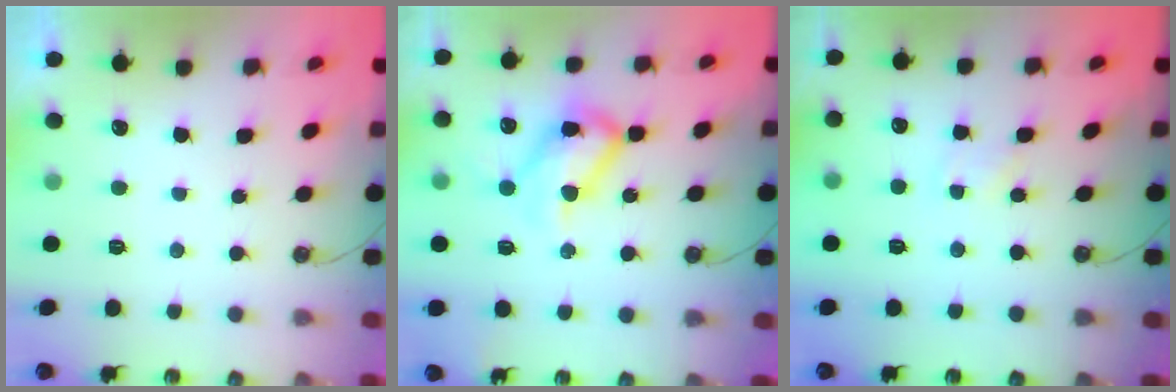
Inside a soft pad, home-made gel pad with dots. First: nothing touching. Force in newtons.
{"total": 15.3, "press": 15.2, "slide": 1.2}
{"total": 1.5, "press": 1.4, "slide": 0.3}